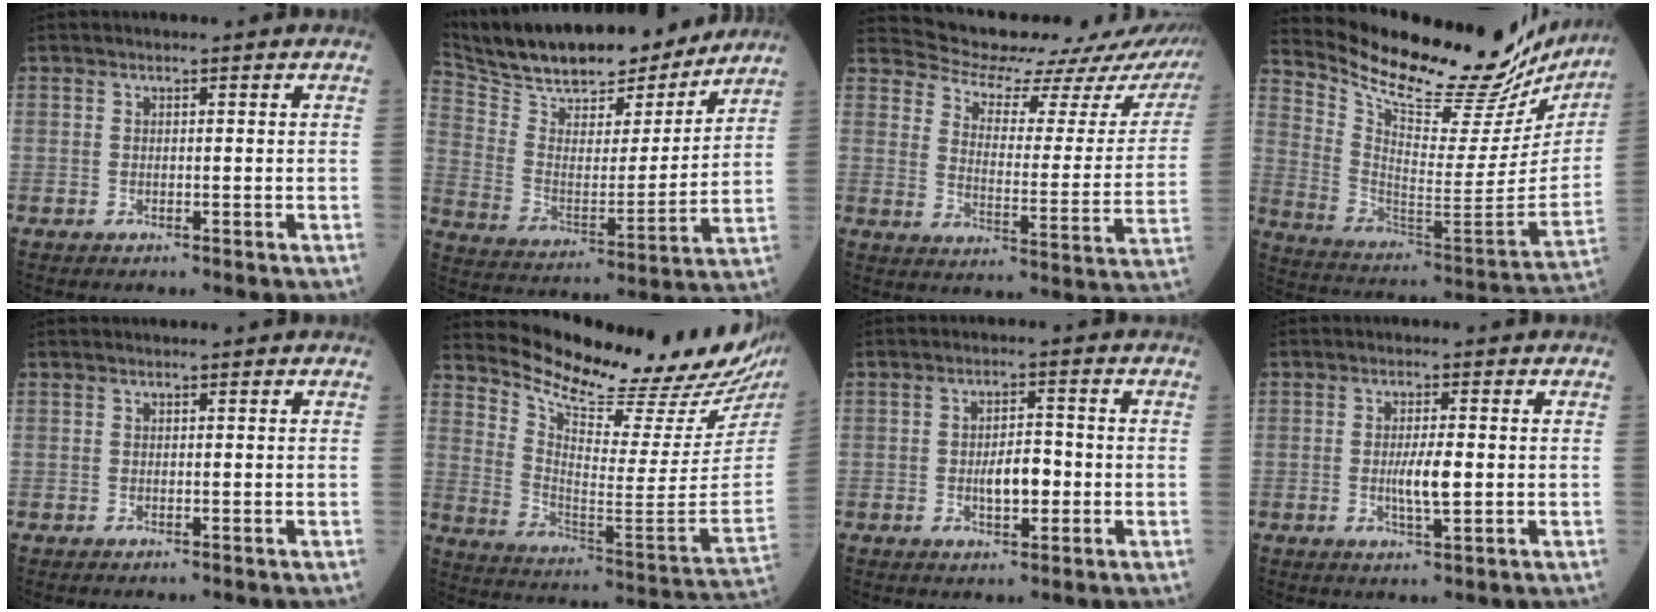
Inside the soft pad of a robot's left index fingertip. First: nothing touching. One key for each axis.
{"total": 22.5, "fx": 19.7, "fy": 5.7, "fz": 9.3, "tx": -0.174, "ty": 0.007, "tz": 0.312}
{"total": 21.4, "fx": 20.7, "fy": 4.6, "fz": 3.2, "tx": -0.033, "ty": -0.074, "tz": 0.236}
{"total": 29.5, "fx": 26.5, "fy": 5.8, "fz": 11.5, "tx": -0.197, "ty": -0.090, "tz": 0.367}
{"total": 0.0}
{"total": 23.6, "fx": 21.3, "fy": 2.1, "fz": 10.1, "tx": -0.167, "ty": -0.100, "tz": 0.293}
{"total": 4.7, "fx": -0.9, "fy": 1.9, "fz": 4.1, "tx": -0.073, "ty": 0.005, "tz": -0.015}
{"total": 4.1, "fx": -0.3, "fy": 0.6, "fz": 4.1, "tx": -0.079, "ty": -0.005, "tz": -0.004}